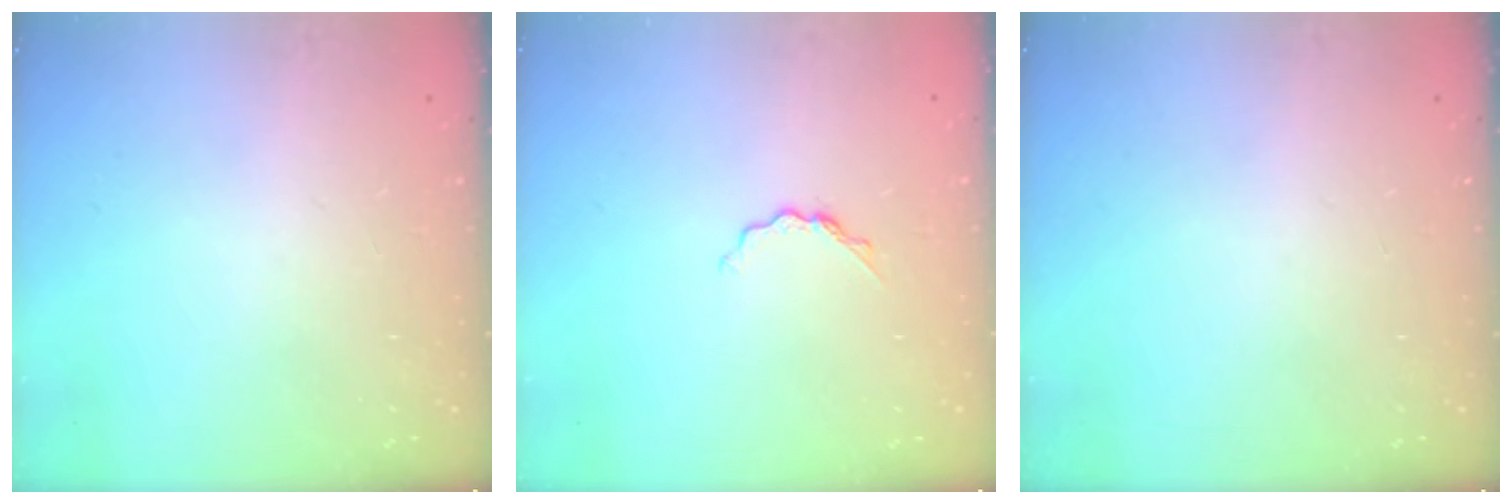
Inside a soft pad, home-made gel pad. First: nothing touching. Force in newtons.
{"total": 5.1, "press": 5.0, "slide": 0.7}
{"total": 0.0}